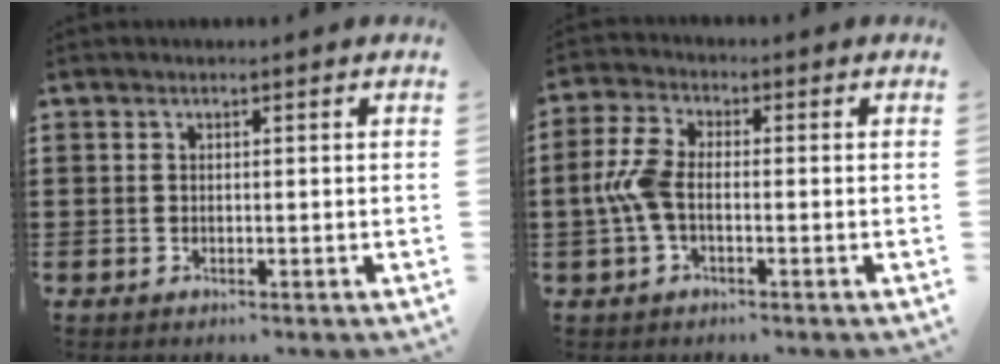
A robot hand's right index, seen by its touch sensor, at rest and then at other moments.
{"total": 5.7, "force": [-1.0, 2.9, 4.8], "torque": [-0.121, -0.002, -0.027]}